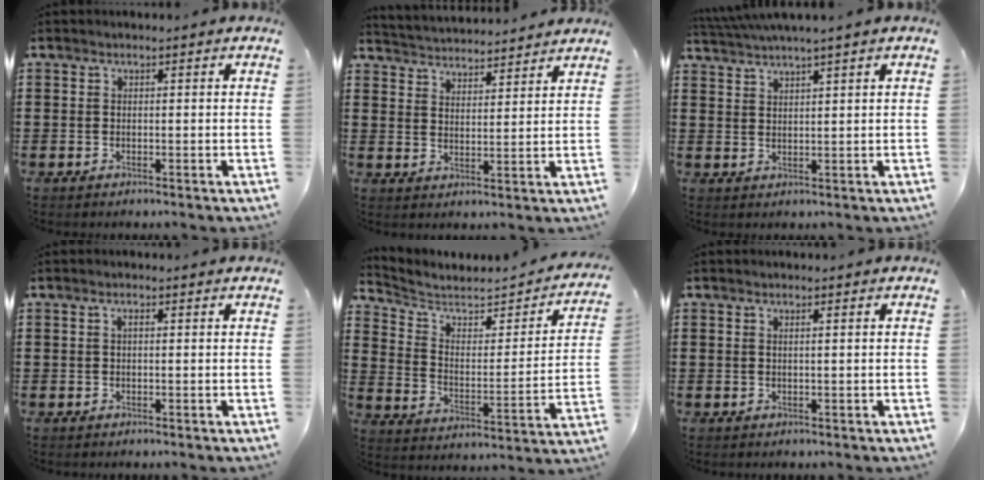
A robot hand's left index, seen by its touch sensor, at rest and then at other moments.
{"total": 3.5, "force": [3.4, 0.0, -0.7], "torque": [-0.004, -0.021, 0.058]}
{"total": 2.8, "force": [2.6, -0.7, 0.7], "torque": [-0.023, -0.003, 0.047]}
{"total": 0.6, "force": [0.2, 0.2, 0.6], "torque": [-0.012, 0.003, 0.003]}
{"total": 4.1, "force": [3.3, 1.6, 1.9], "torque": [-0.059, -0.024, 0.047]}
{"total": 0.7, "force": [0.3, -0.2, 0.7], "torque": [-0.012, -0.004, 0.006]}